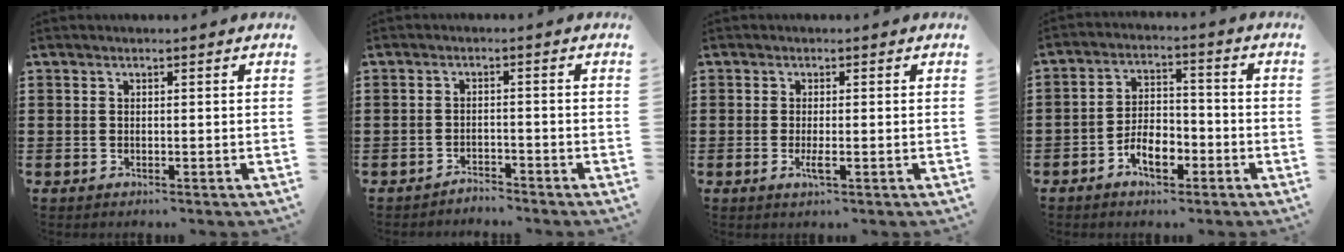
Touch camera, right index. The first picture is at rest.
{"total": 2.2, "force": [-2.2, 0.1, -0.3], "torque": [-0.002, 0.002, -0.048]}
{"total": 2.1, "force": [-0.7, 0.3, 2.0], "torque": [-0.048, -0.008, -0.017]}
{"total": 6.2, "force": [-3.3, 3.2, 4.1], "torque": [-0.074, 0.007, -0.066]}